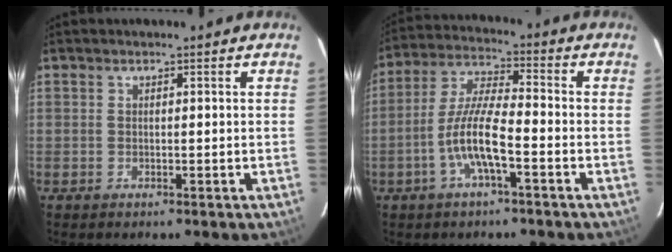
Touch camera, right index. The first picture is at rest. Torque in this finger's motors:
{"motor_torque": [1.21, -0.93, 0.76, 0.21]}